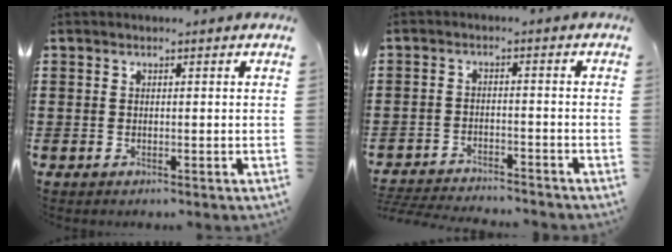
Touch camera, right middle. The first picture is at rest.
{"total": 3.5, "force": [-3.5, 0.2, 0.3], "torque": [-0.016, -0.002, -0.077]}